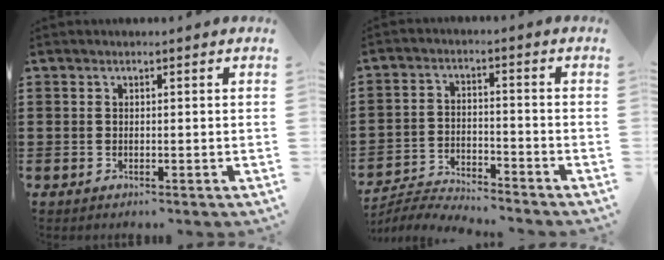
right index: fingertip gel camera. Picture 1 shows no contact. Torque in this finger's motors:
{"motor_torque": [-0.16, -0.26, -0.09, -0.11]}